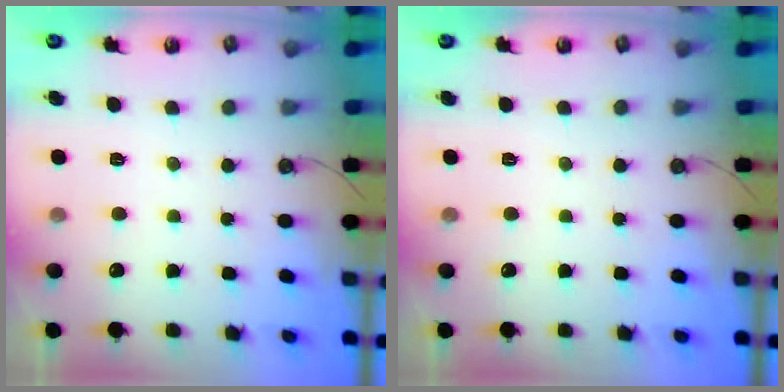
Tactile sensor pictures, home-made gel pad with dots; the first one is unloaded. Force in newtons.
{"total": 0.0}